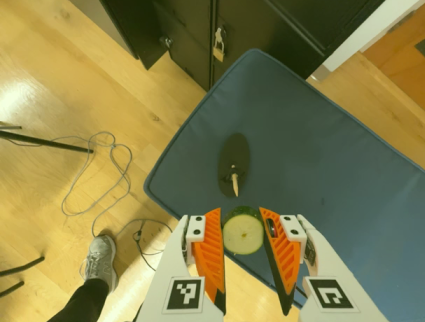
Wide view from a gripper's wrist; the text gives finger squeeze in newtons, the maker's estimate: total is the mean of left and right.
{"total": 9.7, "left": 9.7, "right": 9.8}